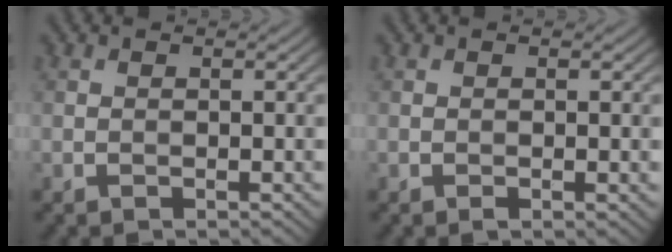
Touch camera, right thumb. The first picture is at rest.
{"total": 0.8, "force": [-0.2, 0.2, 0.7], "torque": [-0.012, -0.003, -0.002]}